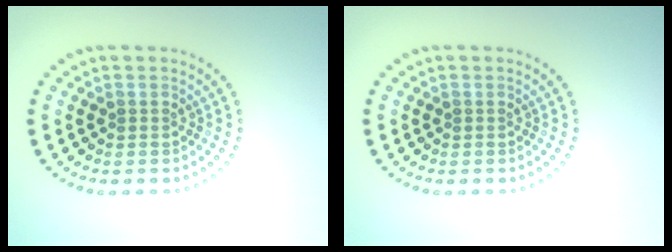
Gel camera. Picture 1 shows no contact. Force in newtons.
{"total": 0.0}